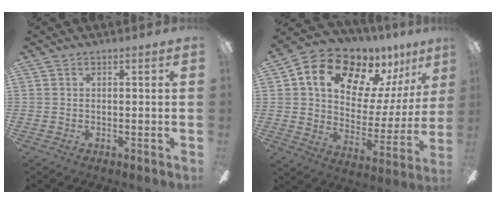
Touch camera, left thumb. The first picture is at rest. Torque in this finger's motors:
{"motor_torque": [0.53, 0.69, 1.52, -1.25, 0.35]}